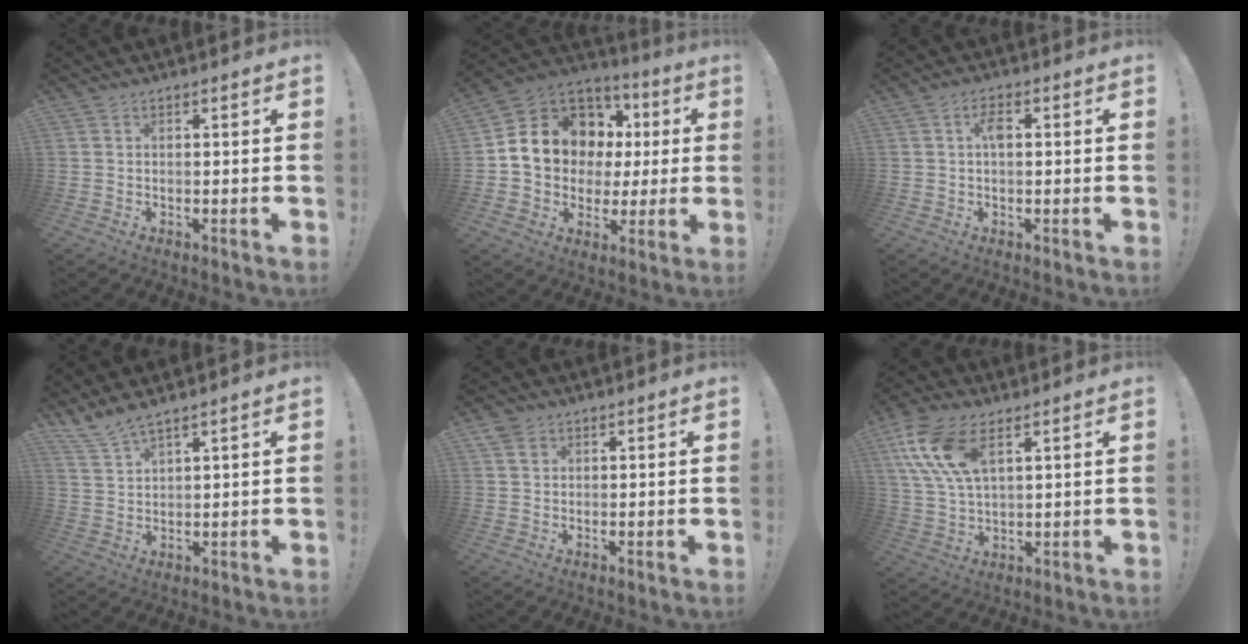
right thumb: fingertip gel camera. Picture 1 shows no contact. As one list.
[{"total": 14.7, "force": [4.1, 12.4, 6.7], "torque": [-0.098, -0.023, 0.100]}, {"total": 3.8, "force": [0.5, 2.0, 3.2], "torque": [-0.060, 0.011, 0.005]}, {"total": 5.4, "force": [4.8, 0.6, 2.3], "torque": [-0.052, -0.029, 0.090]}, {"total": 3.7, "force": [2.0, 2.7, 1.4], "torque": [-0.021, -0.004, 0.038]}, {"total": 14.5, "force": [6.8, 7.5, 10.4], "torque": [-0.209, -0.017, 0.126]}]